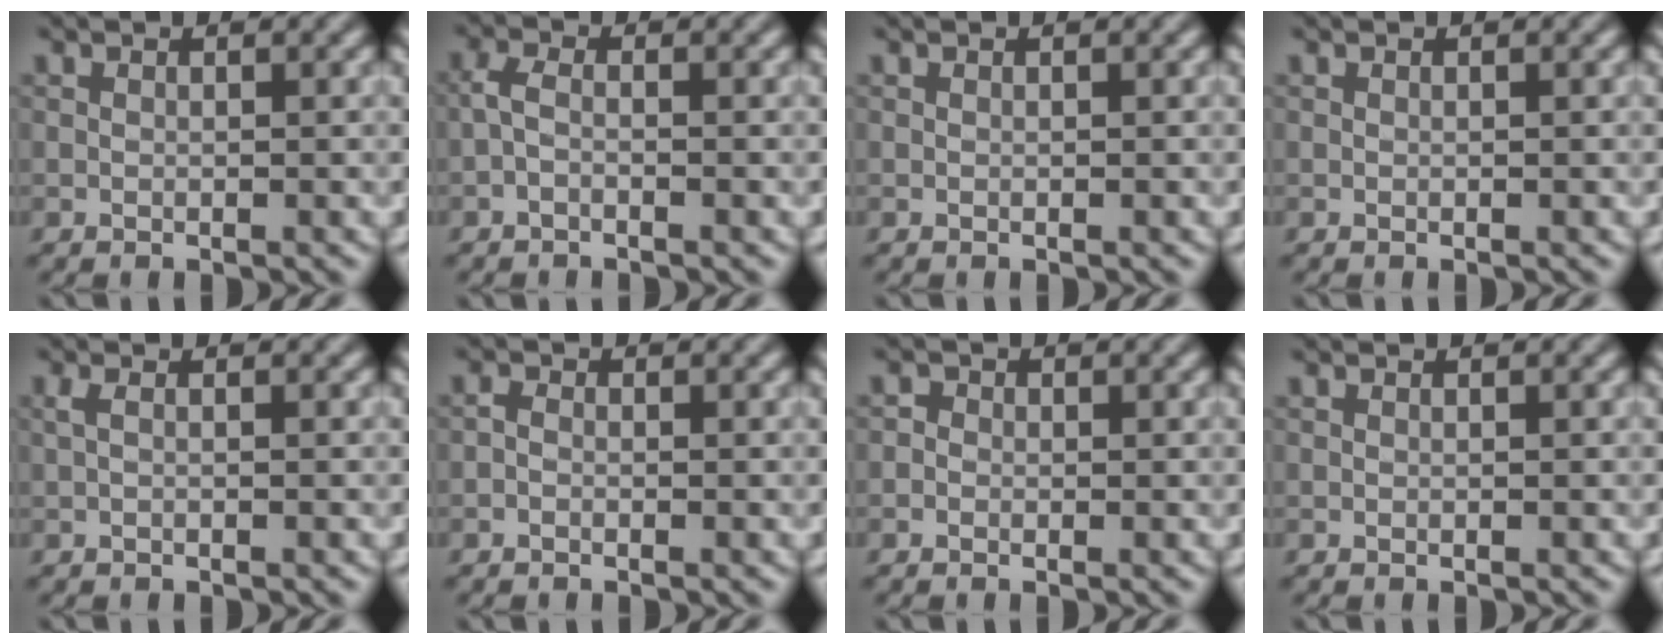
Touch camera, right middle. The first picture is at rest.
{"total": 1.6, "force": [-0.8, 0.6, 1.3], "torque": [-0.029, 0.003, -0.020]}
{"total": 0.0}
{"total": 0.0}
{"total": 0.8, "force": [0.0, 0.2, 0.8], "torque": [-0.019, 0.000, -0.001]}
{"total": 0.8, "force": [-0.4, 0.5, 0.4], "torque": [-0.009, 0.001, -0.012]}
{"total": 0.9, "force": [-0.1, 0.9, 0.3], "torque": [-0.002, -0.002, -0.013]}
{"total": 0.0}